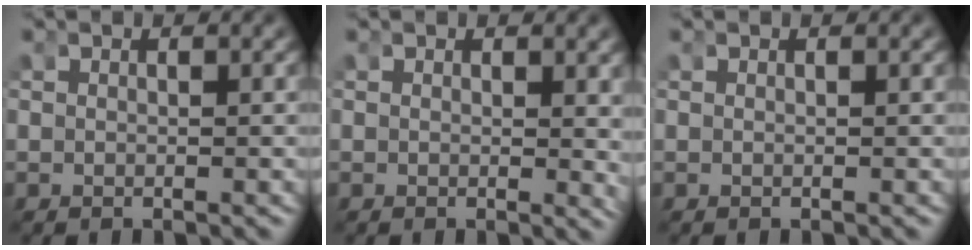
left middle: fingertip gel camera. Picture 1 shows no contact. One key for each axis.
{"total": 0.9, "fx": 0.4, "fy": 0.2, "fz": 0.8, "tx": -0.005, "ty": -0.005, "tz": 0.005}
{"total": 0.0}